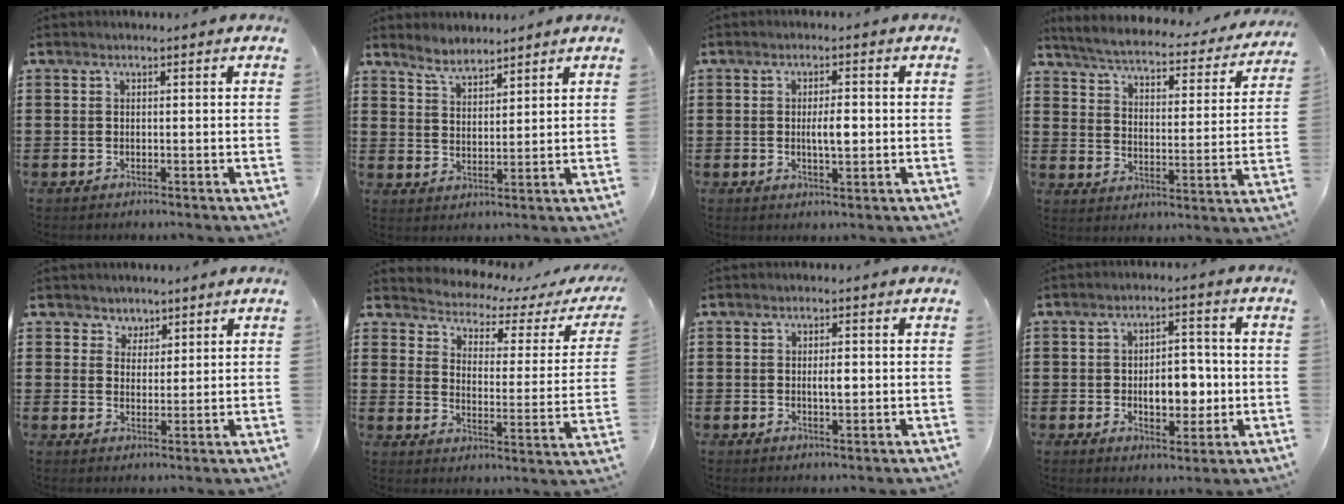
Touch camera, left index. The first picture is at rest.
{"total": 4.1, "force": [3.9, 1.1, 0.9], "torque": [-0.031, -0.006, 0.073]}
{"total": 3.6, "force": [-0.1, 1.2, 3.4], "torque": [-0.055, -0.002, -0.004]}
{"total": 4.3, "force": [4.1, 0.1, 1.2], "torque": [-0.046, -0.031, 0.063]}
{"total": 3.0, "force": [2.1, 2.1, -0.1], "torque": [-0.012, 0.009, 0.038]}
{"total": 3.0, "force": [2.8, 1.0, 0.4], "torque": [-0.032, -0.026, 0.039]}
{"total": 2.3, "force": [0.1, 0.7, 2.2], "torque": [-0.041, 0.000, 0.001]}
{"total": 7.6, "force": [-0.9, 4.2, 6.3], "torque": [-0.092, 0.003, -0.024]}